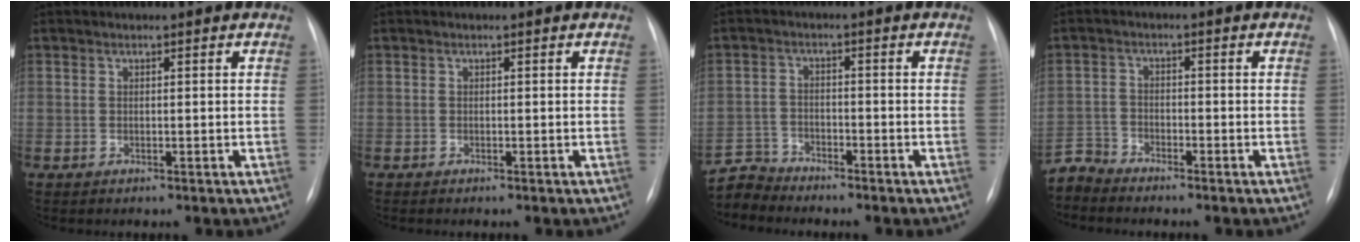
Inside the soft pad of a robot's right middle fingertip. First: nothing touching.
{"total": 0.0}
{"total": 4.5, "force": [-4.3, 0.4, -1.2], "torque": [0.025, -0.005, -0.084]}
{"total": 3.5, "force": [-3.4, 0.1, -0.8], "torque": [0.018, -0.014, -0.070]}